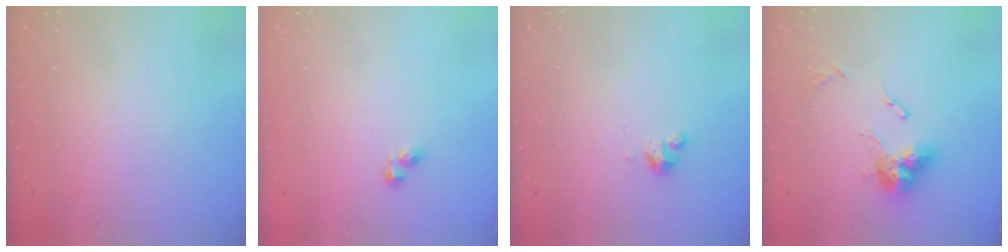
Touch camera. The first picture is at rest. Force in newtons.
{"total": 3.4, "press": 3.4, "slide": 0.3}
{"total": 2.5, "press": 2.5, "slide": 0.2}
{"total": 12.3, "press": 12.3, "slide": 1.2}